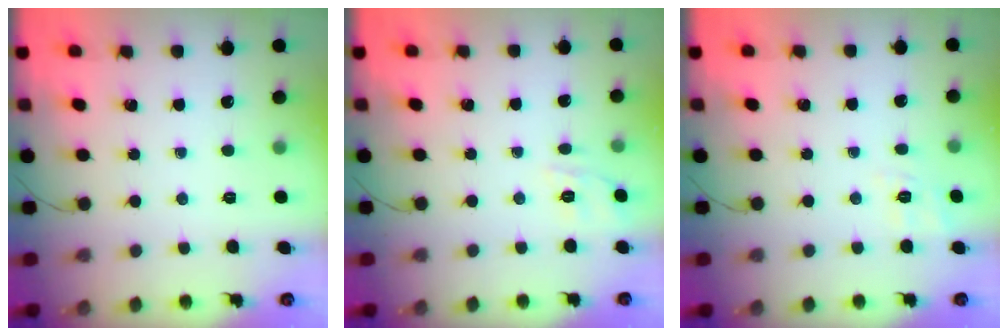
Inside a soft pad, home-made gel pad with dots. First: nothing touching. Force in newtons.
{"total": 7.9, "press": 7.6, "slide": 2.0}
{"total": 2.0, "press": 0.4, "slide": 2.0}